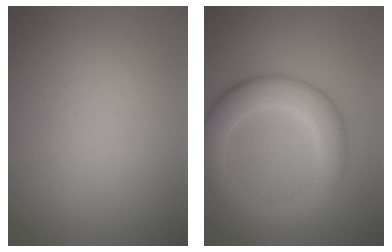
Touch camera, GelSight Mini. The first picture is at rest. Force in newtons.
{"total": 5.9, "press": 5.9, "slide": 0.1}